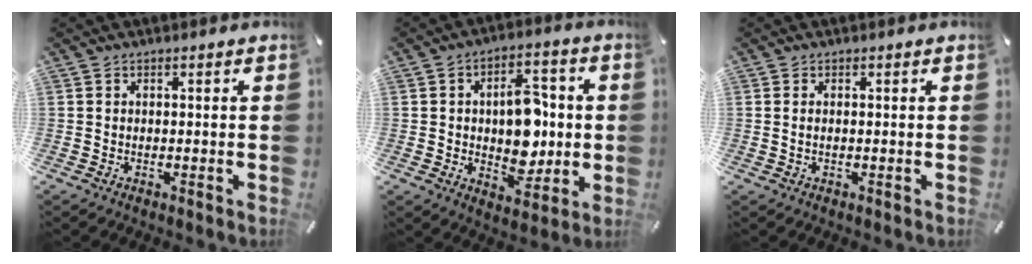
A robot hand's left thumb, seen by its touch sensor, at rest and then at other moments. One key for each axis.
{"total": 12.5, "fx": 0.0, "fy": 8.7, "fz": 9.1, "tx": -0.114, "ty": 0.007, "tz": 0.002}
{"total": 1.0, "fx": 0.1, "fy": 0.2, "fz": 1.0, "tx": -0.021, "ty": -0.003, "tz": 0.002}